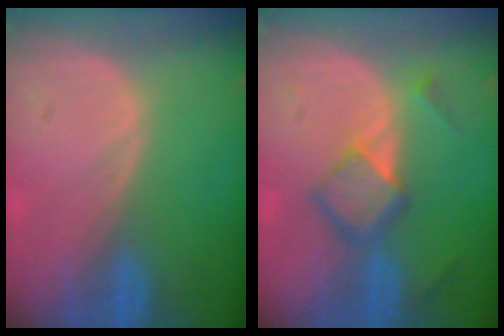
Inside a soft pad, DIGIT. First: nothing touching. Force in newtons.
{"total": 5.8, "press": 5.0, "slide": 2.9}